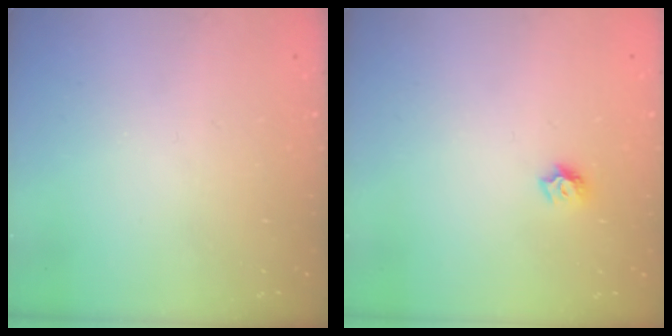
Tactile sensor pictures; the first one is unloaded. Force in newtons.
{"total": 5.6, "press": 5.6, "slide": 0.7}